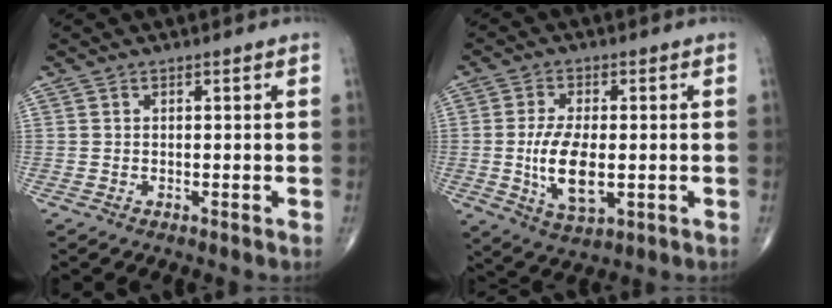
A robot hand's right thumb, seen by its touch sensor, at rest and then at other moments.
{"total": 10.2, "force": [-1.1, 4.8, 8.9], "torque": [-0.167, -0.009, -0.015]}